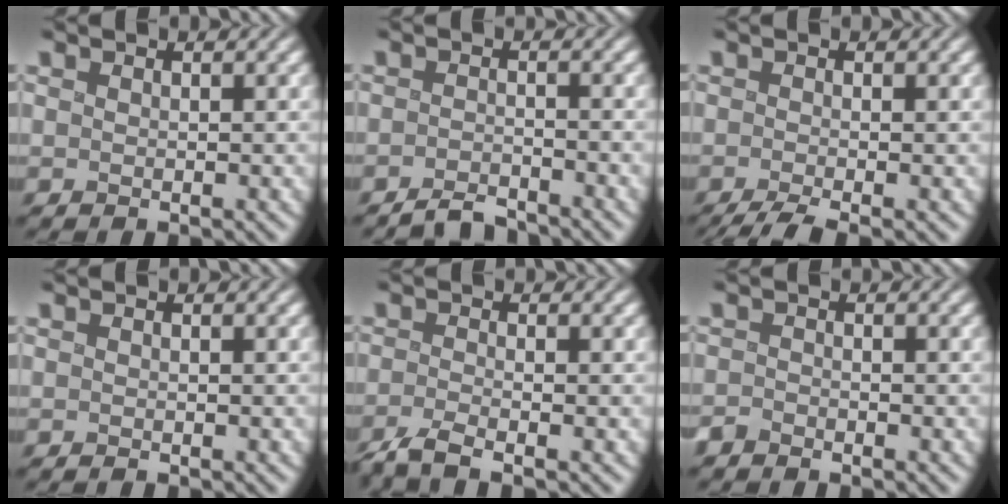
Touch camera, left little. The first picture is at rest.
{"total": 2.4, "force": [-2.4, 0.2, 0.2], "torque": [0.004, 0.003, -0.048]}
{"total": 2.2, "force": [-1.7, 0.3, 1.4], "torque": [-0.022, -0.004, -0.037]}
{"total": 0.0}
{"total": 3.1, "force": [-2.2, 0.5, 2.1], "torque": [-0.035, -0.008, -0.054]}
{"total": 1.4, "force": [-1.3, 0.3, -0.1], "torque": [0.009, -0.003, -0.030]}